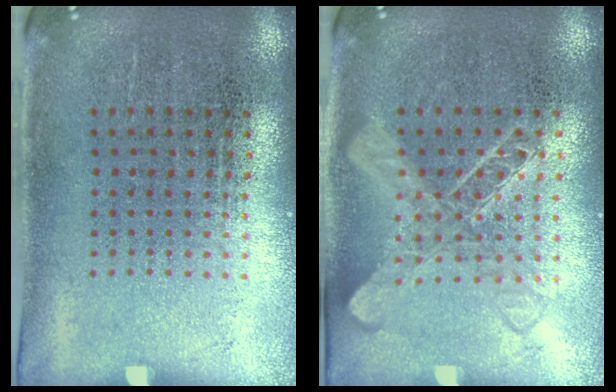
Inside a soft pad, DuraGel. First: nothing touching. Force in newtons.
{"total": 1.3, "press": 1.3, "slide": 0.3}